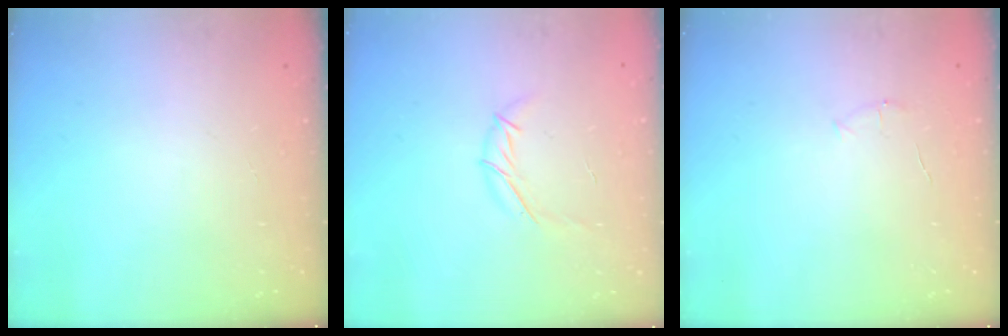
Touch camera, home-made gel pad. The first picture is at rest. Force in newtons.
{"total": 5.6, "press": 5.6, "slide": 0.8}
{"total": 3.6, "press": 3.4, "slide": 1.0}